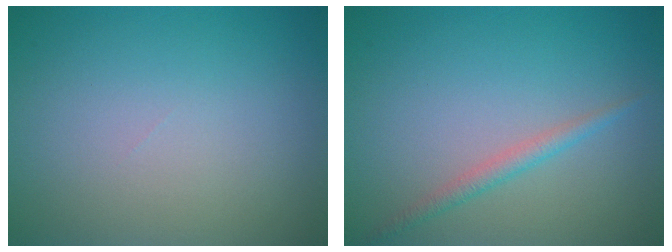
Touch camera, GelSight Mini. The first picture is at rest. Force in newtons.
{"total": 1.5, "press": 1.5, "slide": 0.1}